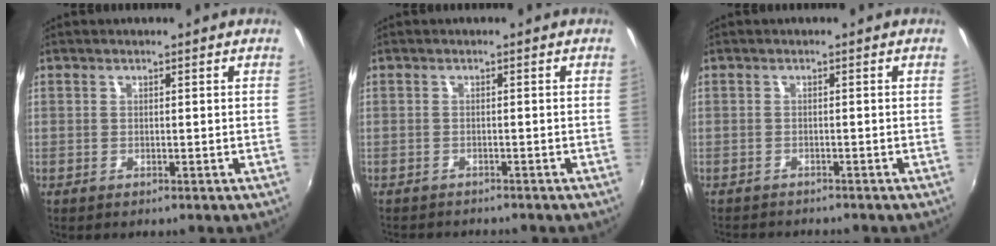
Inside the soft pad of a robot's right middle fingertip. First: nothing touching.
{"total": 3.3, "force": [-3.1, 0.7, 0.7], "torque": [-0.025, -0.015, -0.049]}
{"total": 3.7, "force": [-3.5, 0.6, 0.9], "torque": [-0.029, -0.016, -0.058]}